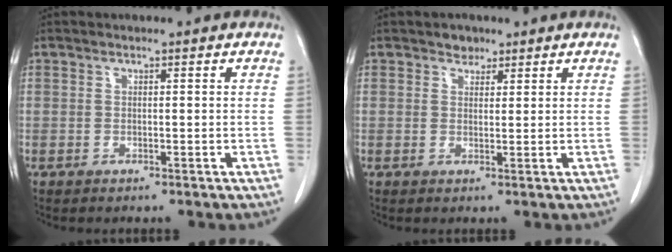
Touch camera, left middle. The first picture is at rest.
{"total": 1.9, "force": [1.3, 1.3, 0.3], "torque": [-0.003, 0.002, 0.019]}